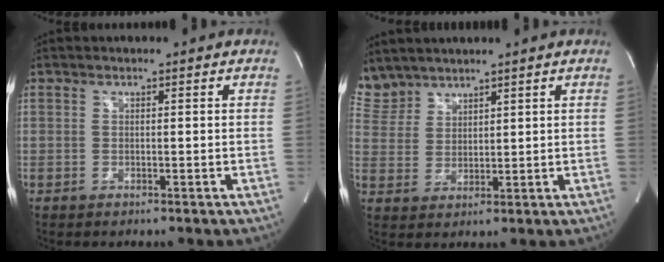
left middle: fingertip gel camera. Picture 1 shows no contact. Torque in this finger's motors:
{"motor_torque": [-0.11, -0.14, -0.09, -0.06]}